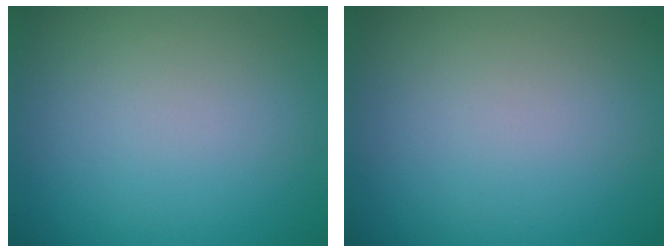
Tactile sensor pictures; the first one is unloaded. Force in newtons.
{"total": 0.0}